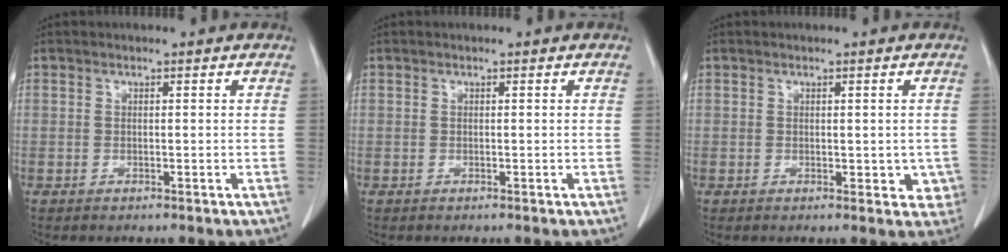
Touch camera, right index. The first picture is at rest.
{"total": 0.0}
{"total": 3.1, "force": [-0.3, 2.1, 2.4], "torque": [-0.004, 0.002, 0.001]}